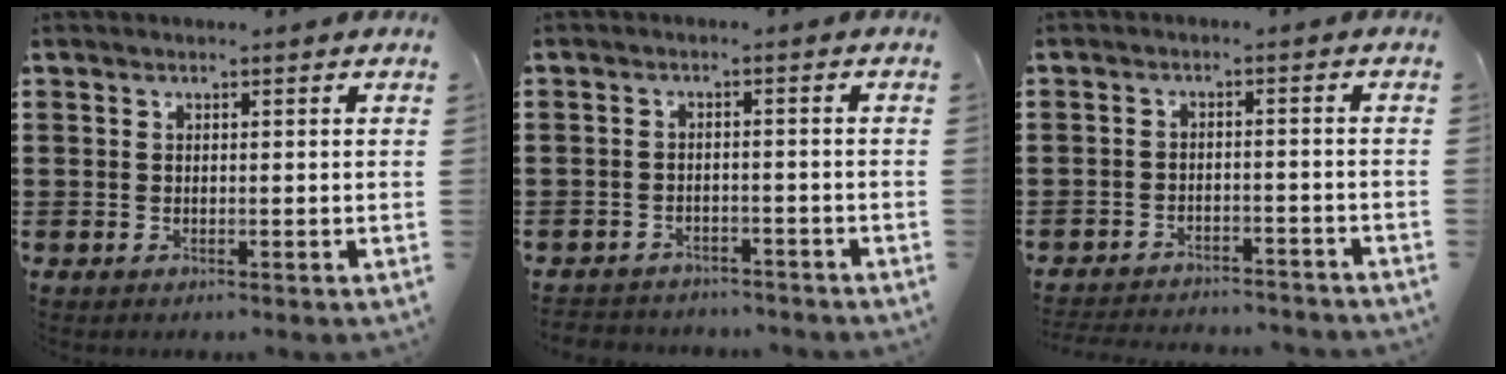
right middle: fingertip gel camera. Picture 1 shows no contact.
{"total": 2.5, "force": [-2.5, 0.4, -0.2], "torque": [-0.005, -0.001, -0.055]}
{"total": 3.2, "force": [-3.2, 0.2, 0.0], "torque": [-0.006, 0.000, -0.067]}